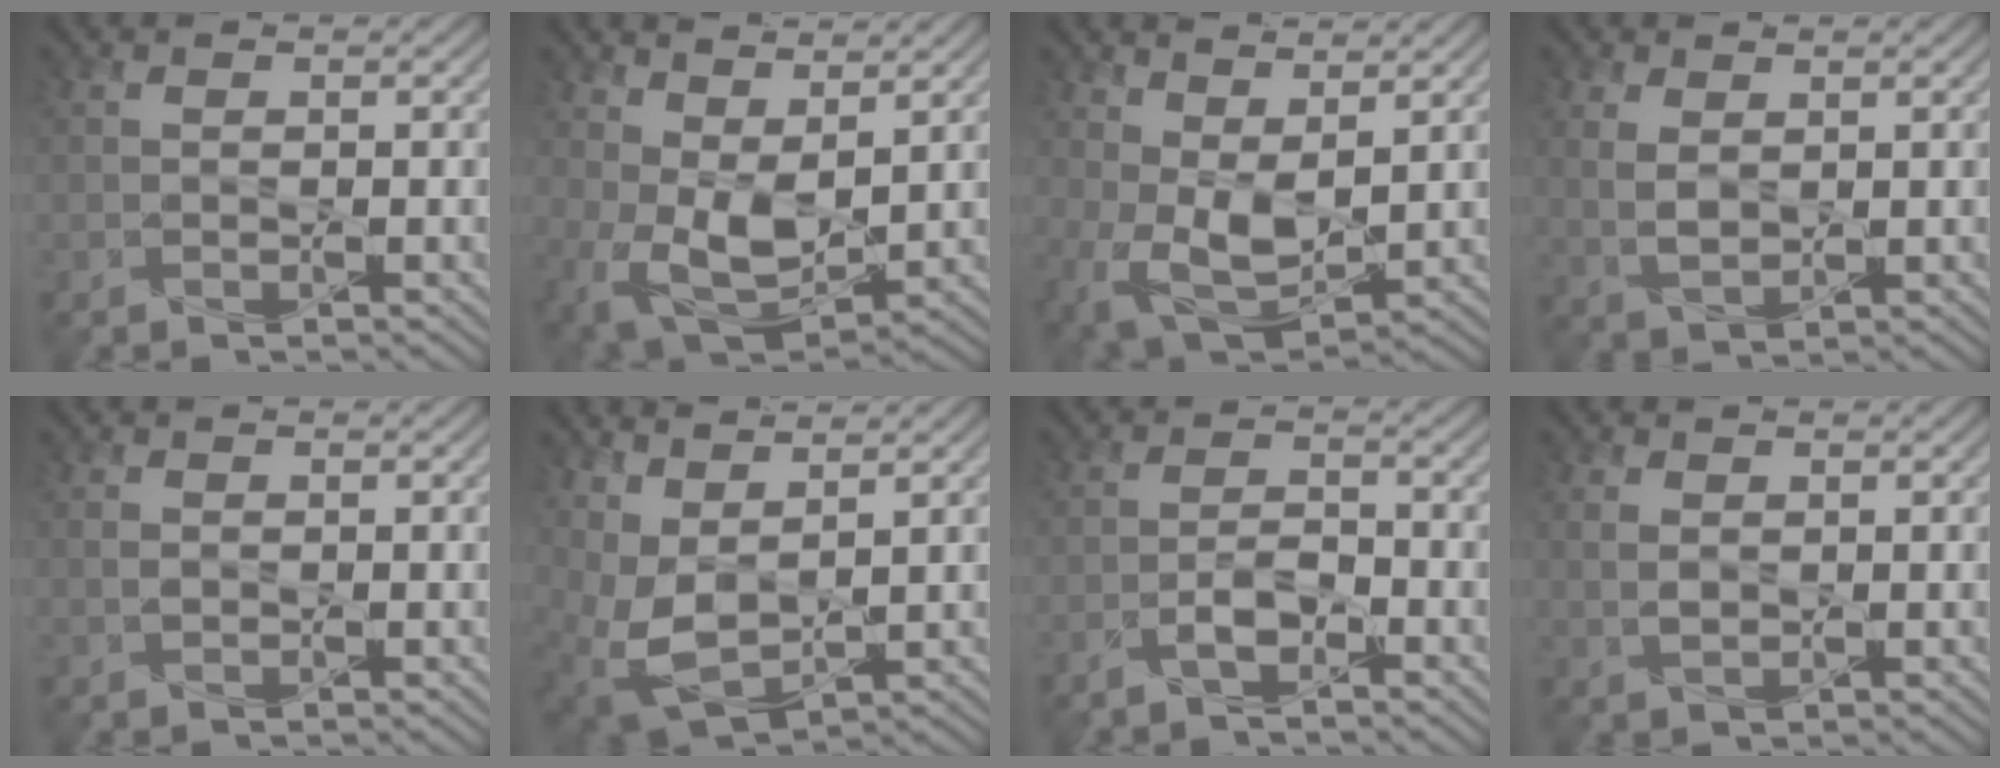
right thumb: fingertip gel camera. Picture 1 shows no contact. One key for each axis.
{"total": 9.1, "fx": 2.4, "fy": 4.9, "fz": 7.2, "tx": -0.175, "ty": -0.005, "tz": 0.046}
{"total": 8.1, "fx": 2.4, "fy": 4.3, "fz": 6.4, "tx": -0.160, "ty": -0.003, "tz": 0.044}
{"total": 3.4, "fx": 1.3, "fy": 1.9, "fz": 2.5, "tx": -0.070, "ty": -0.001, "tz": 0.028}
{"total": 0.9, "fx": 0.1, "fy": 0.7, "fz": 0.6, "tx": -0.017, "ty": -0.001, "tz": 0.002}
{"total": 6.0, "fx": 3.2, "fy": 2.9, "fz": 4.2, "tx": -0.113, "ty": -0.002, "tz": 0.065}
{"total": 3.0, "fx": -2.0, "fy": 0.9, "fz": 2.0, "tx": -0.045, "ty": 0.004, "tz": -0.046}
{"total": 2.0, "fx": 0.6, "fy": 1.2, "fz": 1.4, "tx": -0.040, "ty": 0.000, "tz": 0.015}